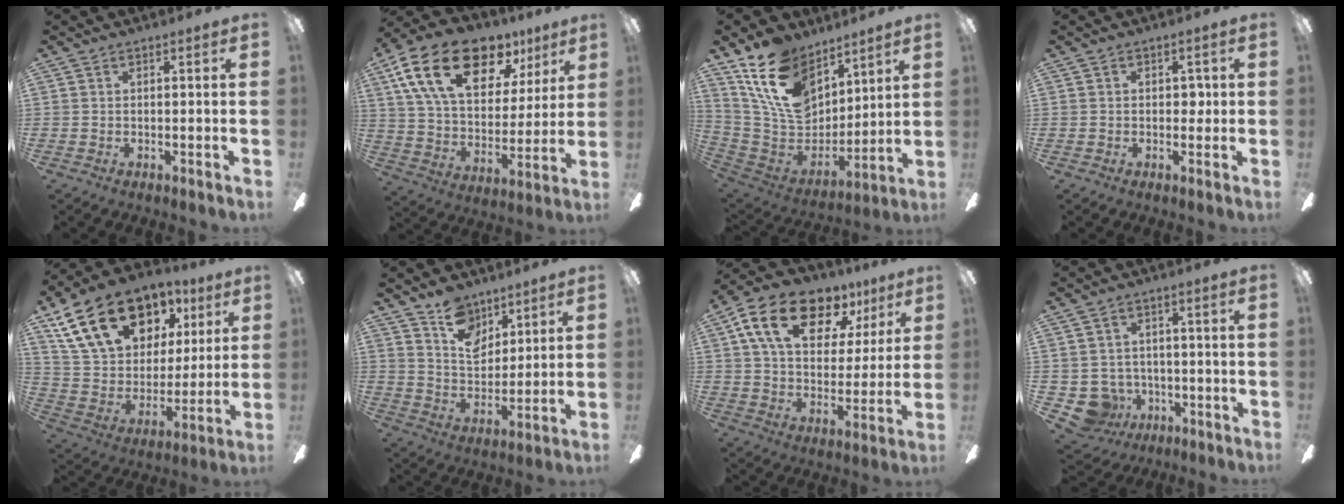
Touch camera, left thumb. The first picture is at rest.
{"total": 23.1, "force": [12.6, 13.2, 14.2], "torque": [-0.248, -0.059, 0.220]}
{"total": 19.8, "force": [11.4, 12.8, 10.0], "torque": [-0.199, -0.054, 0.216]}
{"total": 2.4, "force": [0.1, 1.8, 1.7], "torque": [-0.024, 0.006, -0.003]}
{"total": 23.1, "force": [13.1, 14.6, 12.2], "torque": [-0.219, -0.051, 0.248]}
{"total": 11.0, "force": [8.0, 6.6, 3.7], "torque": [-0.063, -0.040, 0.154]}
{"total": 19.4, "force": [11.1, 11.1, 11.3], "torque": [-0.192, -0.045, 0.195]}
{"total": 7.0, "force": [-2.1, 6.4, 1.7], "torque": [-0.074, 0.012, -0.037]}